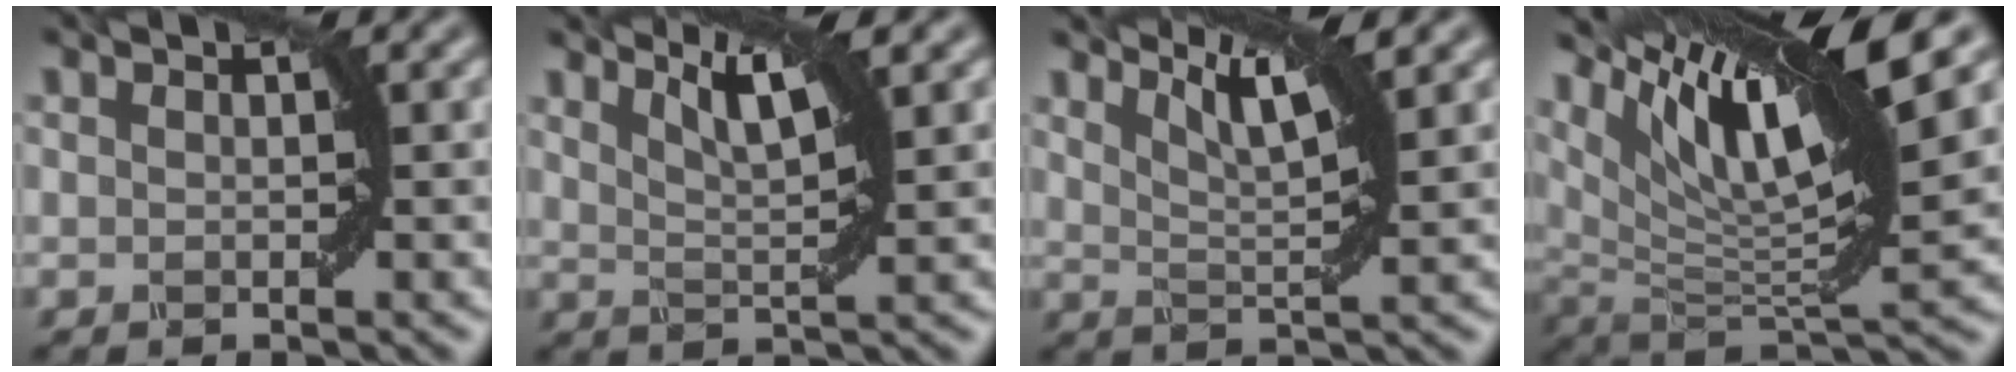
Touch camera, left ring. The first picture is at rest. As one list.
[{"total": 3.7, "force": [2.1, 0.8, 3.0], "torque": [-0.048, 0.005, 0.041]}, {"total": 4.8, "force": [3.0, 1.1, 3.6], "torque": [-0.057, 0.007, 0.049]}, {"total": 12.5, "force": [6.3, 2.8, 10.4], "torque": [-0.177, 0.007, 0.123]}]